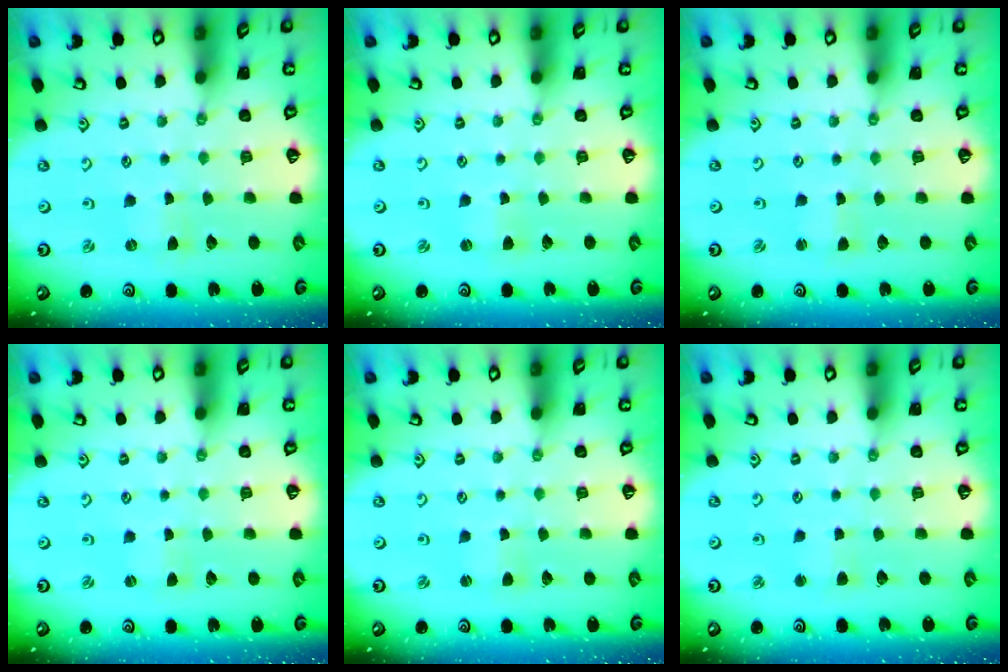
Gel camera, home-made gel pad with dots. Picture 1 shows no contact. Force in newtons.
{"total": 1.0, "press": 1.0, "slide": 0.1}
{"total": 0.9, "press": 0.9, "slide": 0.1}
{"total": 0.7, "press": 0.7, "slide": 0.2}
{"total": 1.8, "press": 1.8, "slide": 0.3}
{"total": 2.3, "press": 2.3, "slide": 0.4}